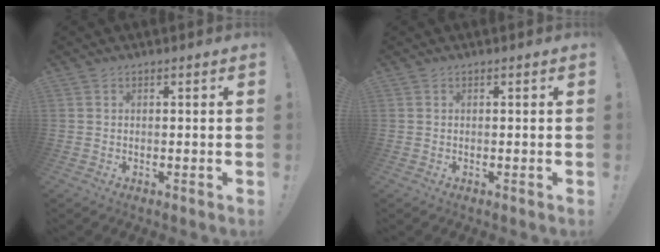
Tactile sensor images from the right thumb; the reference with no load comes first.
{"total": 0.0}